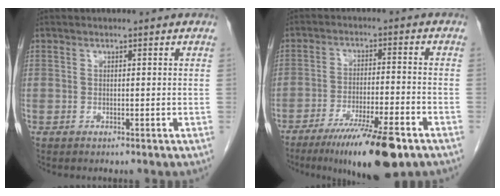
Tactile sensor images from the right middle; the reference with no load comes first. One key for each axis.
{"total": 13.2, "fx": -8.9, "fy": 1.2, "fz": 9.7, "tx": -0.150, "ty": -0.029, "tz": -0.144}